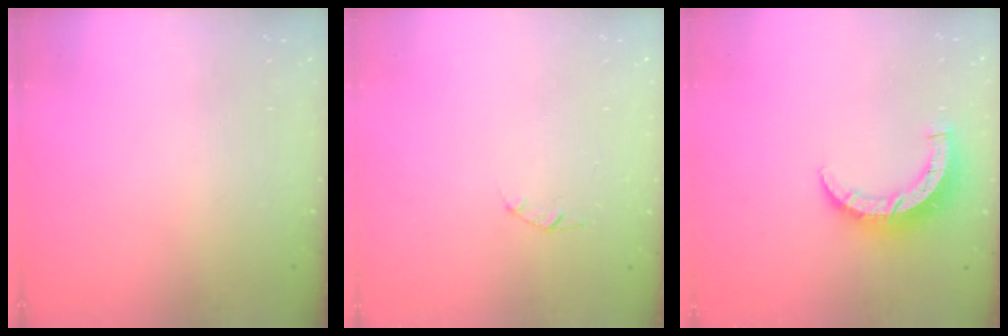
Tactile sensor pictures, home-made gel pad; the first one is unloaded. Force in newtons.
{"total": 1.4, "press": 1.4, "slide": 0.3}
{"total": 7.8, "press": 7.8, "slide": 0.6}